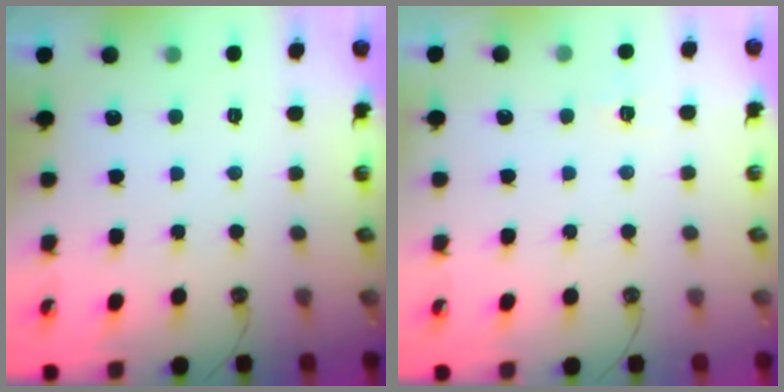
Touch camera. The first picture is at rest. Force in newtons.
{"total": 2.8, "press": 2.8, "slide": 0.3}